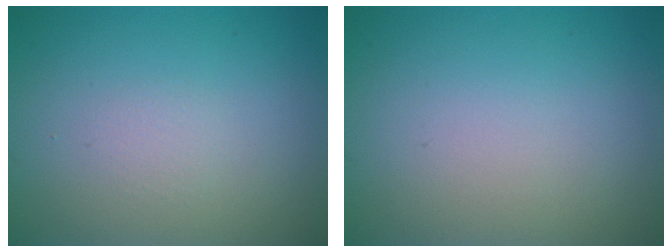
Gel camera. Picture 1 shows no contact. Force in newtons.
{"total": 0.0}